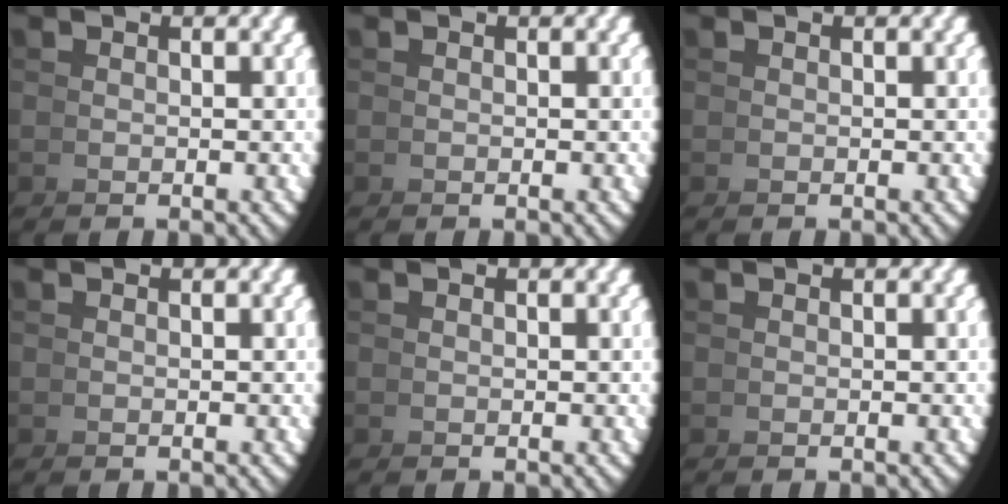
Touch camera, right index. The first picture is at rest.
{"total": 0.0}
{"total": 0.0}
{"total": 0.0}
{"total": 0.0}
{"total": 0.0}